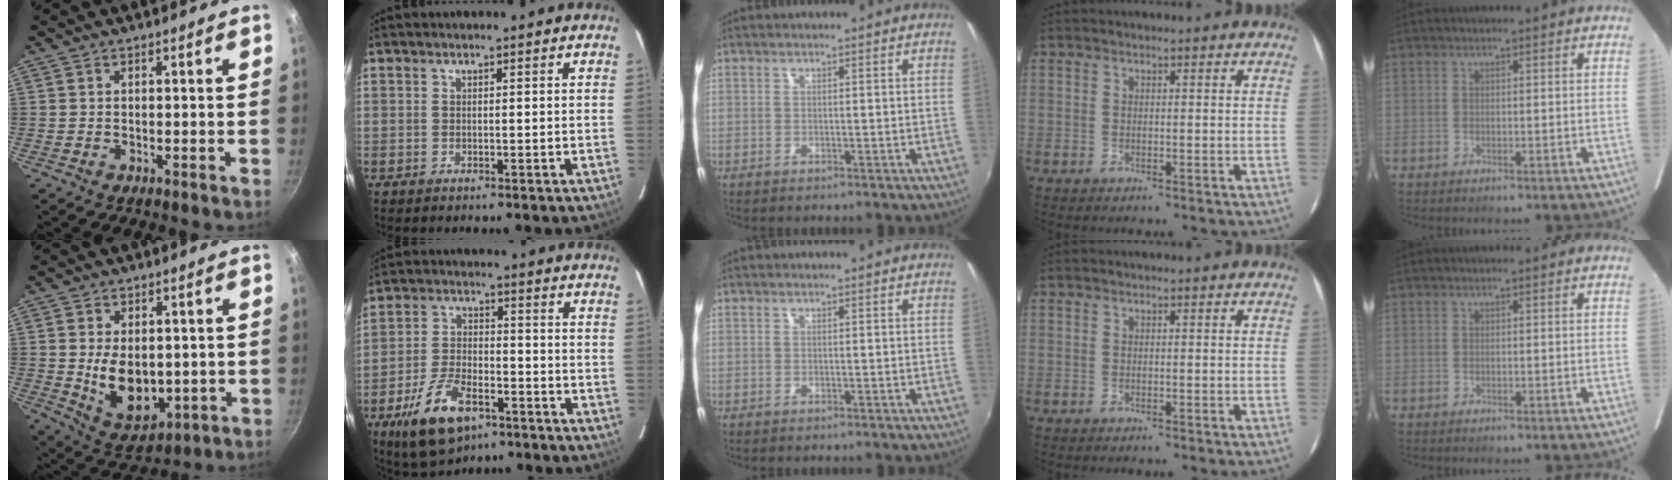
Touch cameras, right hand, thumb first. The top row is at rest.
{"thumb": {"total": 11.2, "force": [-0.2, 7.5, 8.3], "torque": [-0.109, -0.016, 0.021]}, "index": {"total": 13.4, "force": [-7.7, 6.3, 8.9], "torque": [-0.191, -0.010, -0.135]}}